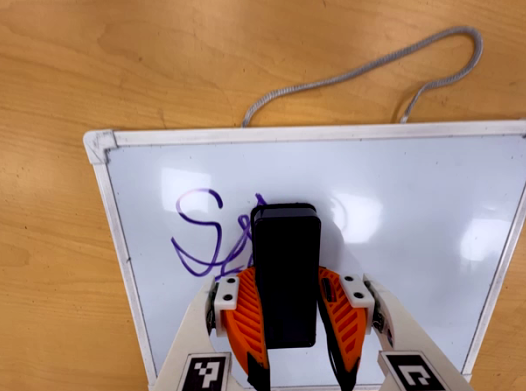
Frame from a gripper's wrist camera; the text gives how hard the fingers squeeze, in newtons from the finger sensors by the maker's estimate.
{"total": 12.0, "left": 12.2, "right": 11.8}